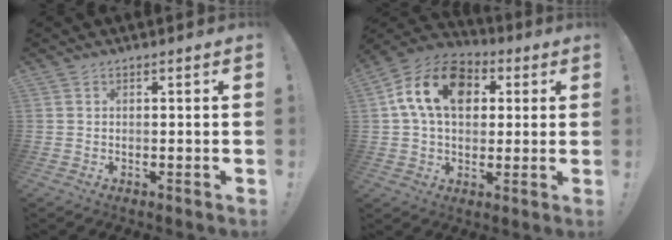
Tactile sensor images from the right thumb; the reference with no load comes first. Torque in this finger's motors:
{"motor_torque": [1.68, 1.99, 1.13, -0.04, 0.14]}